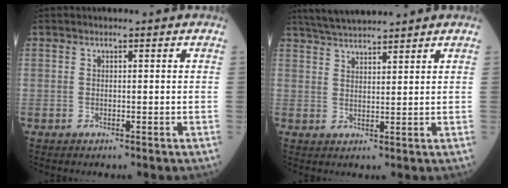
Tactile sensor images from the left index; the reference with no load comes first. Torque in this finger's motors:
{"motor_torque": [0.00, -0.43, 0.17, 0.14]}